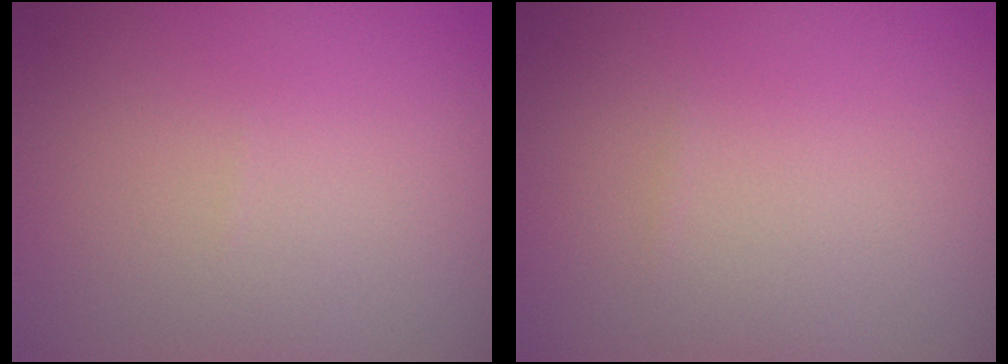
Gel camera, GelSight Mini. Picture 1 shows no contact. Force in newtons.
{"total": 0.0}